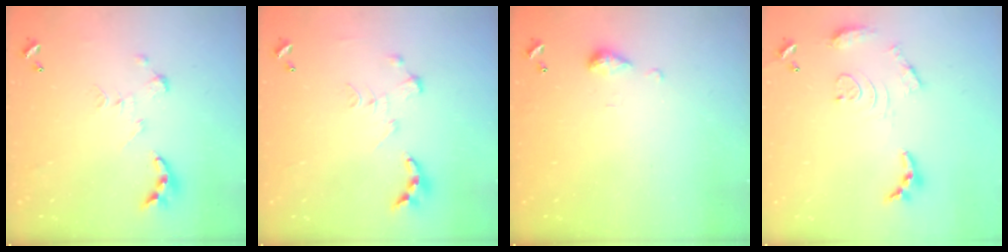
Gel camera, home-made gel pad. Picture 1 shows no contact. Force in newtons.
{"total": 0.0}
{"total": 5.6, "press": 5.5, "slide": 0.7}
{"total": 12.6, "press": 12.5, "slide": 1.3}